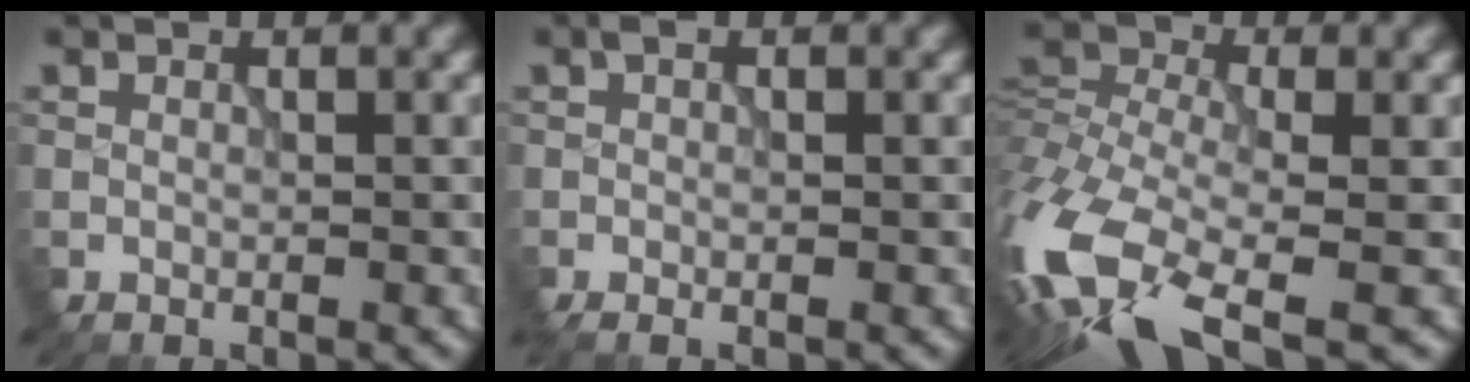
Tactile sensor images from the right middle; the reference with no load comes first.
{"total": 1.9, "force": [-0.1, 0.6, 1.8], "torque": [-0.032, -0.002, -0.001]}
{"total": 13.3, "force": [-7.3, 6.1, 9.4], "torque": [-0.219, -0.022, -0.118]}